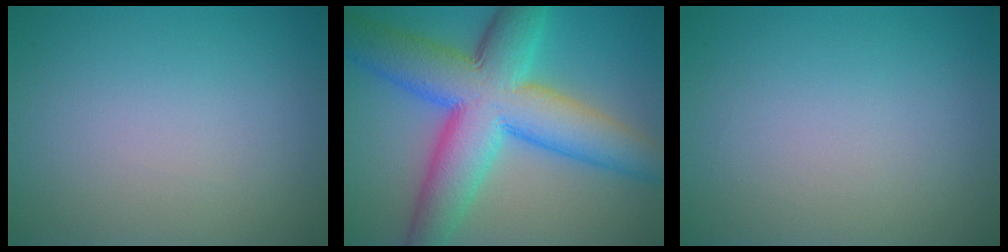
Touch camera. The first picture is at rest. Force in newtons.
{"total": 12.6, "press": 12.6, "slide": 0.3}
{"total": 0.0}